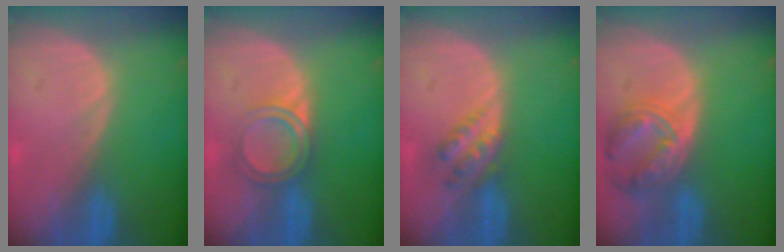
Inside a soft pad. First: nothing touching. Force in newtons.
{"total": 4.1, "press": 4.1, "slide": 0.3}
{"total": 4.5, "press": 3.9, "slide": 2.2}
{"total": 8.3, "press": 7.2, "slide": 4.0}